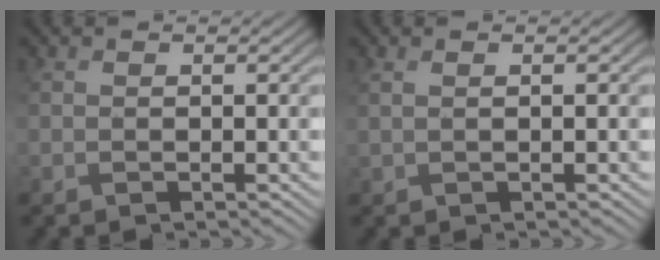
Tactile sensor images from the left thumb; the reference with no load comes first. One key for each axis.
{"total": 0.6, "fx": 0.4, "fy": -0.3, "fz": 0.3, "tx": -0.008, "ty": 0.004, "tz": 0.009}